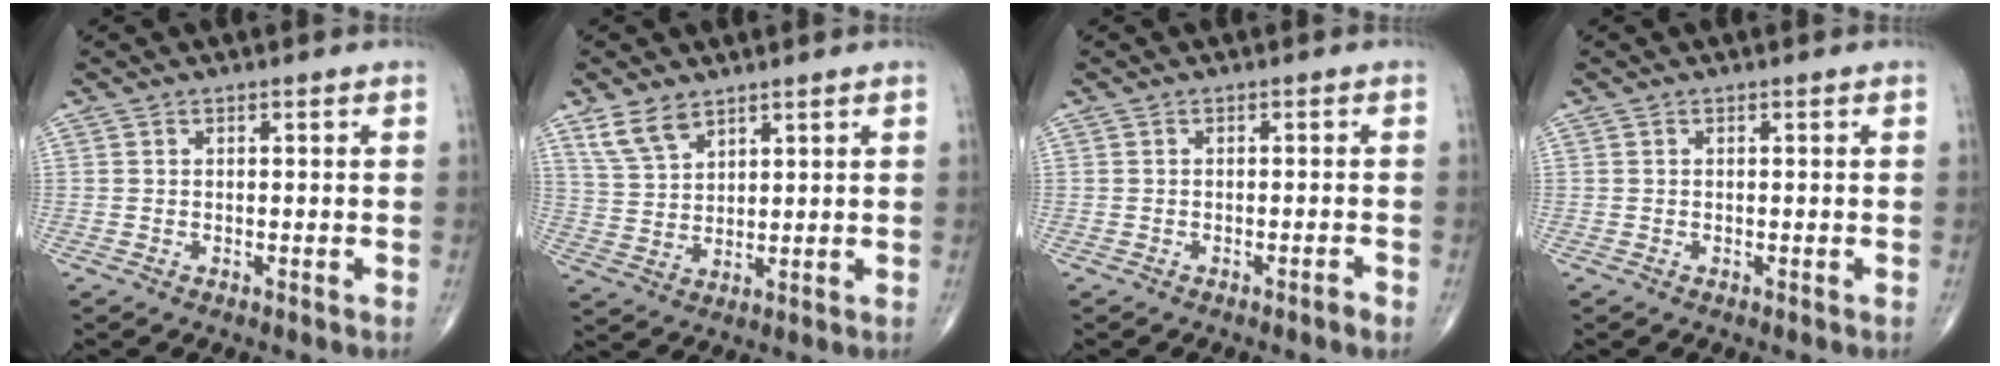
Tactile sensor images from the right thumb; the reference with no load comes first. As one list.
[{"total": 6.2, "force": [4.3, 3.2, 3.1], "torque": [-0.052, -0.019, 0.094]}, {"total": 1.1, "force": [-0.8, 0.0, 0.7], "torque": [-0.014, 0.003, -0.013]}, {"total": 0.0}]